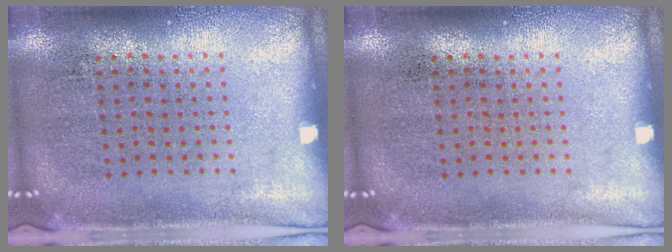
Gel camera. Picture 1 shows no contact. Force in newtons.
{"total": 0.0}